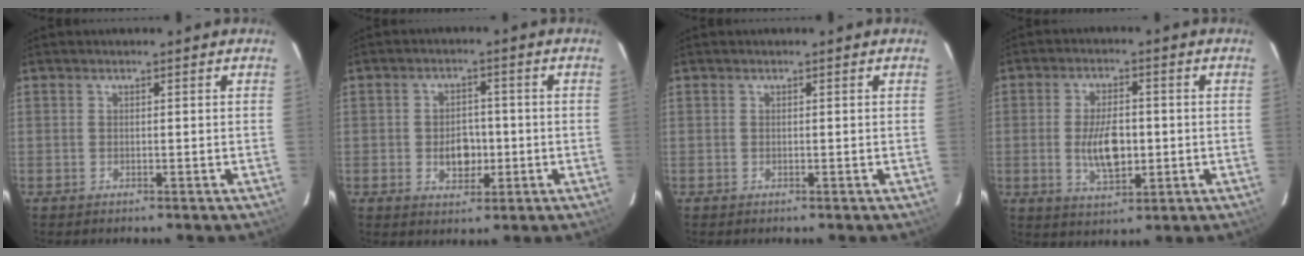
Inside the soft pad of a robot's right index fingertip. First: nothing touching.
{"total": 5.5, "force": [-1.1, 4.0, 3.7], "torque": [-0.067, 0.004, -0.012]}
{"total": 0.0}
{"total": 8.6, "force": [-1.0, 4.3, 7.4], "torque": [-0.139, -0.005, -0.013]}